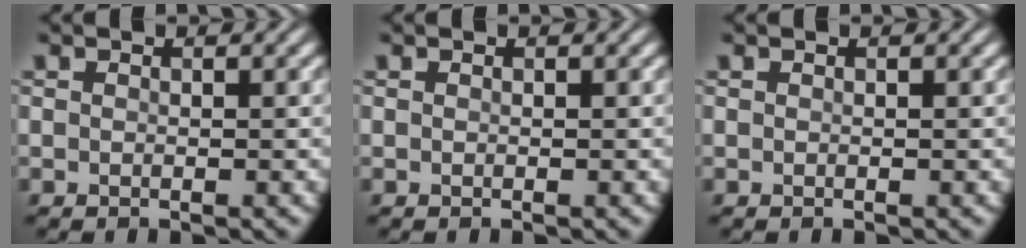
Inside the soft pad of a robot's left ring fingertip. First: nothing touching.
{"total": 0.0}
{"total": 0.0}